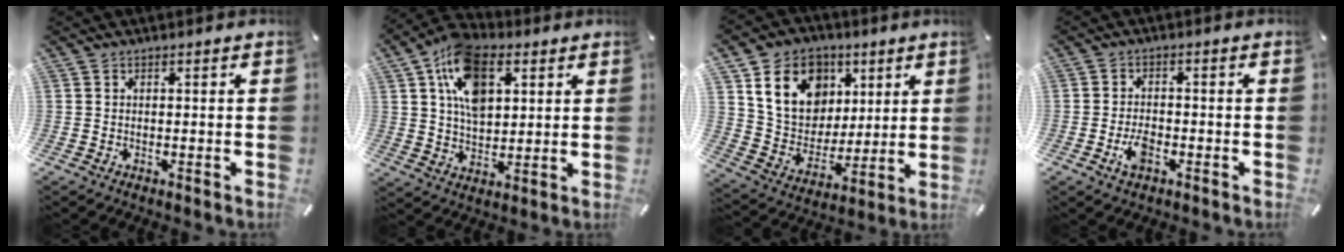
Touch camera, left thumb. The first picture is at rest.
{"total": 14.8, "force": [5.8, 9.3, 9.9], "torque": [-0.191, 0.000, 0.105]}
{"total": 17.2, "force": [6.9, 13.8, 7.6], "torque": [-0.125, -0.016, 0.136]}
{"total": 4.7, "force": [-2.0, 2.5, 3.3], "torque": [-0.073, 0.005, -0.039]}